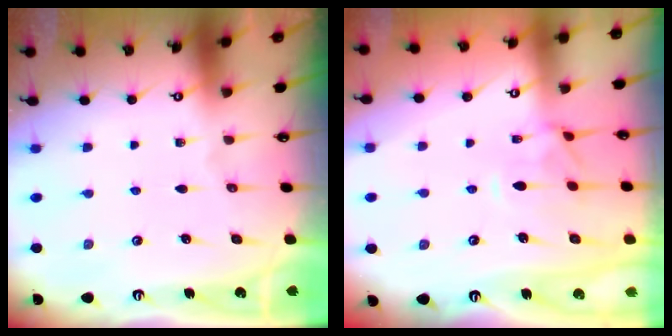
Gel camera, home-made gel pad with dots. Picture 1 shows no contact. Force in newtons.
{"total": 1.8, "press": 1.5, "slide": 1.0}